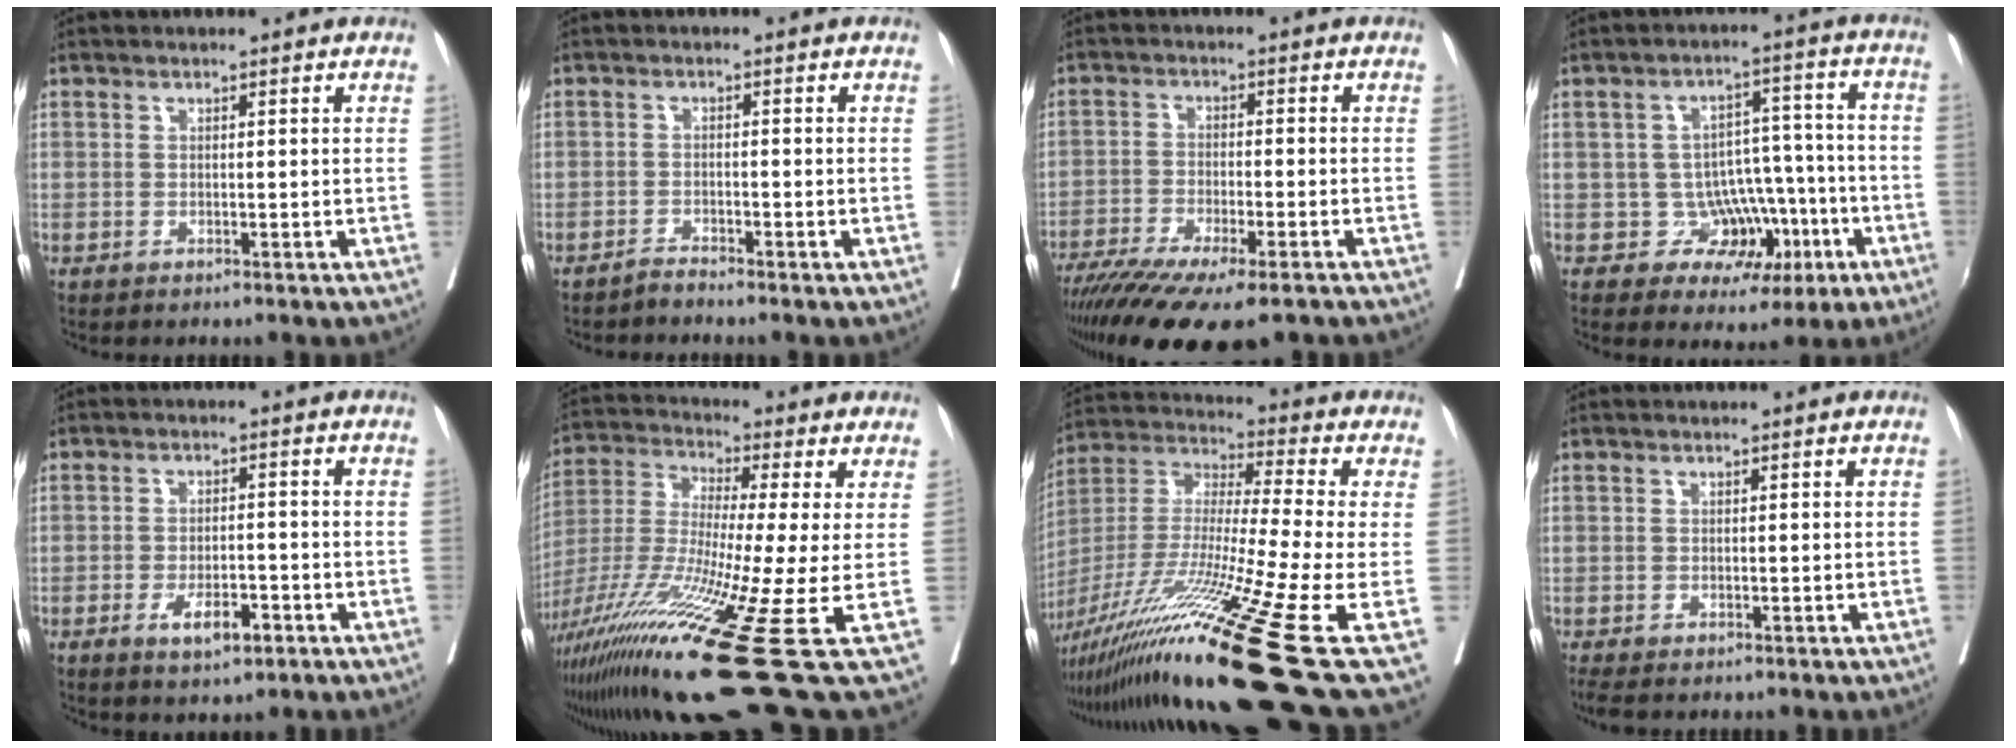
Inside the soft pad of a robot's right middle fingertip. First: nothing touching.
{"total": 1.4, "force": [-1.4, -0.1, 0.2], "torque": [-0.002, -0.002, -0.025]}
{"total": 15.4, "force": [-11.9, 2.4, 9.6], "torque": [-0.152, -0.034, -0.189]}
{"total": 9.6, "force": [-3.4, 8.3, 3.6], "torque": [-0.020, 0.046, -0.033]}
{"total": 5.2, "force": [-2.6, 1.9, 4.0], "torque": [-0.065, -0.001, -0.037]}
{"total": 24.3, "force": [-10.4, 0.6, 22.0], "torque": [-0.400, -0.061, -0.189]}
{"total": 26.6, "force": [-15.7, -1.3, 21.4], "torque": [-0.389, -0.053, -0.288]}
{"total": 3.1, "force": [-2.6, 0.8, 1.4], "torque": [-0.022, -0.010, -0.041]}